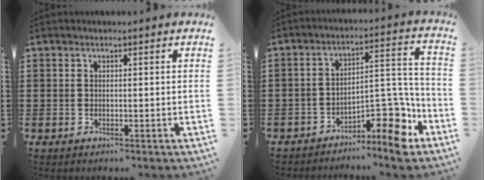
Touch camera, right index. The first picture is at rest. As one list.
[{"total": 10.8, "force": [-7.6, 3.6, 6.8], "torque": [-0.076, 0.025, -0.137]}]